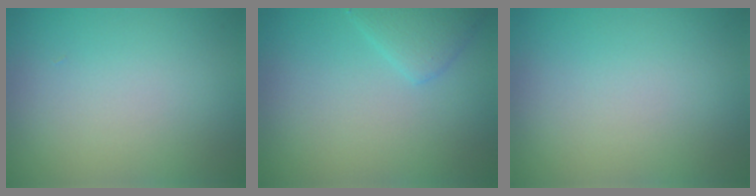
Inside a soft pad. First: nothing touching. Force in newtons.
{"total": 2.2, "press": 2.2, "slide": 0.2}
{"total": 0.0}